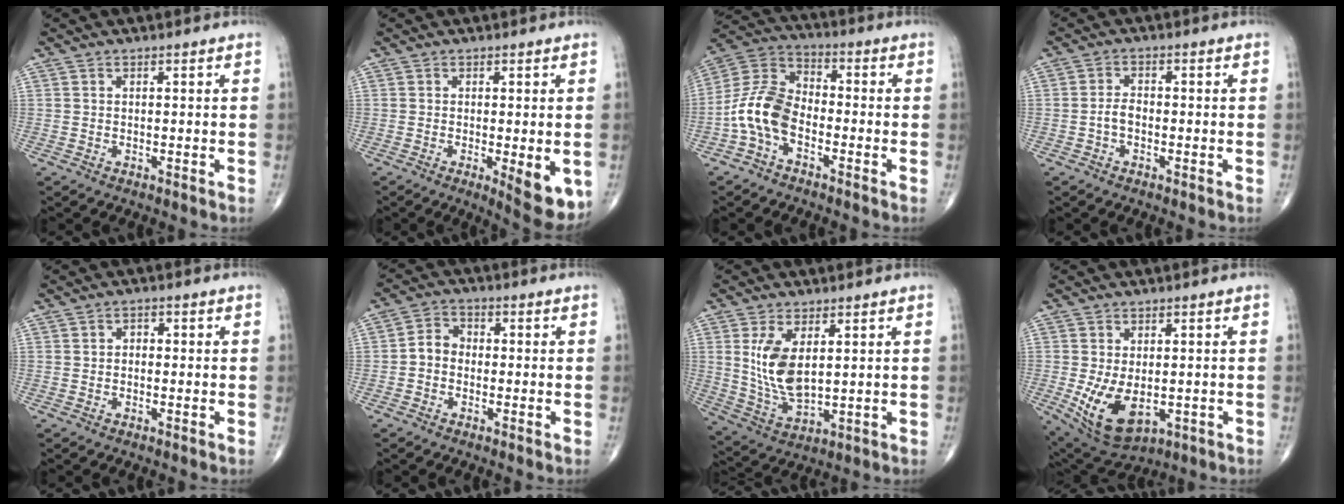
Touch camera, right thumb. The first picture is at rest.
{"total": 7.8, "force": [-1.9, 2.3, 7.2], "torque": [-0.093, -0.020, -0.023]}
{"total": 10.4, "force": [-3.7, 6.2, 7.5], "torque": [-0.147, 0.044, -0.086]}
{"total": 2.4, "force": [-0.9, 1.4, 1.8], "torque": [-0.032, 0.011, -0.021]}
{"total": 1.5, "force": [-0.1, 1.2, 0.9], "torque": [-0.003, 0.008, -0.006]}
{"total": 4.2, "force": [-1.0, 3.4, 2.2], "torque": [-0.026, 0.018, -0.032]}
{"total": 9.9, "force": [2.3, 4.9, 8.4], "torque": [-0.160, -0.019, 0.059]}
{"total": 10.5, "force": [-1.9, 6.1, 8.4], "torque": [-0.146, -0.015, -0.014]}